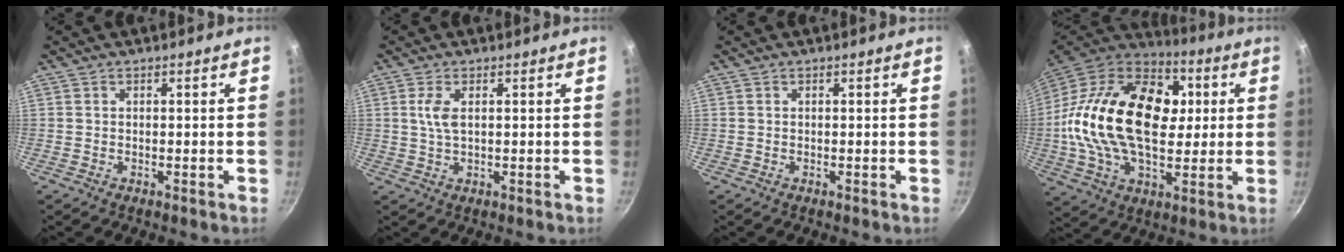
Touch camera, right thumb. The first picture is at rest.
{"total": 3.4, "force": [0.9, 1.4, 3.0], "torque": [-0.064, -0.001, 0.018]}
{"total": 0.0}
{"total": 30.1, "force": [3.1, 18.9, 23.2], "torque": [-0.396, 0.025, 0.039]}